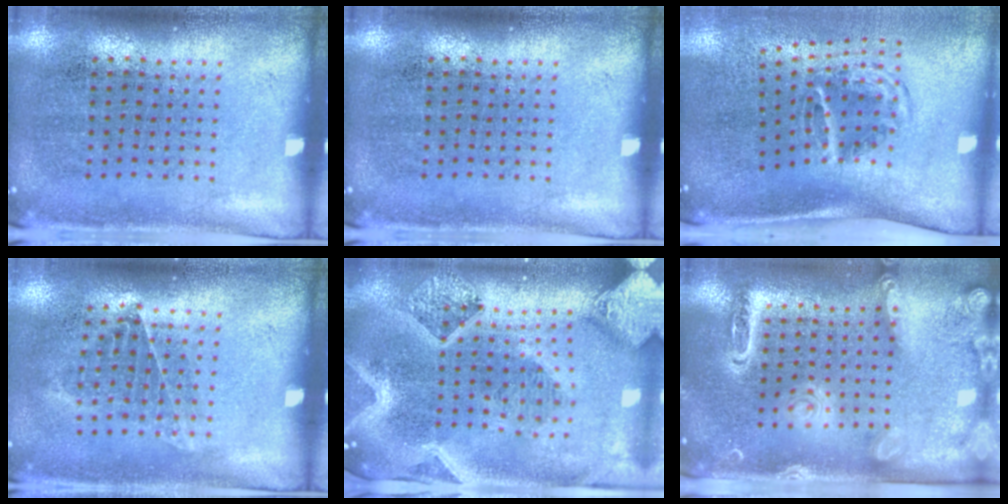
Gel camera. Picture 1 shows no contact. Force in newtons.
{"total": 0.0}
{"total": 2.0, "press": 1.2, "slide": 1.6}
{"total": 0.9, "press": 0.8, "slide": 0.4}
{"total": 4.1, "press": 3.1, "slide": 2.6}
{"total": 2.2, "press": 1.9, "slide": 1.1}